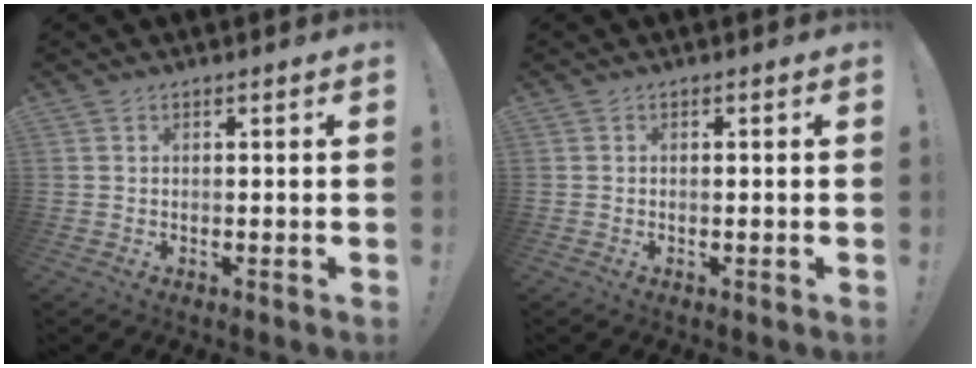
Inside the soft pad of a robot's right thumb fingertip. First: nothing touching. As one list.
[{"total": 0.0}]